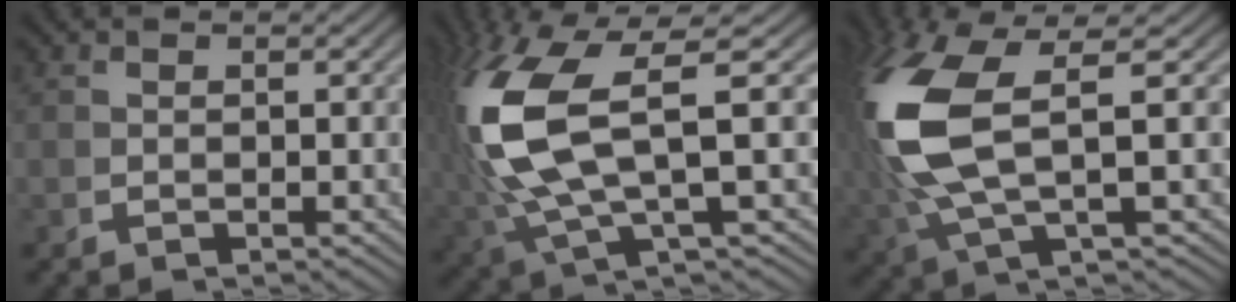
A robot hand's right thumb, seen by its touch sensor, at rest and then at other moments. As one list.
[{"total": 12.5, "force": [0.2, 6.8, 10.5], "torque": [-0.240, -0.026, 0.020]}, {"total": 10.3, "force": [1.0, 5.0, 9.0], "torque": [-0.212, -0.008, 0.027]}]